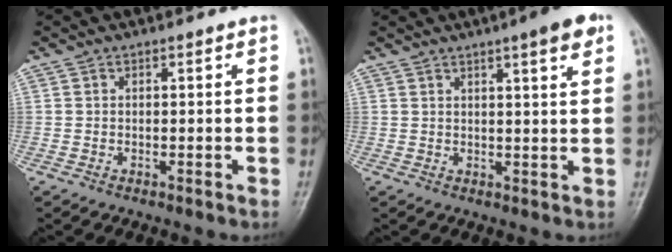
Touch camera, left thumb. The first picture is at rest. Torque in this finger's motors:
{"motor_torque": [1.04, 0.48, 0.51, -0.79, 0.00]}